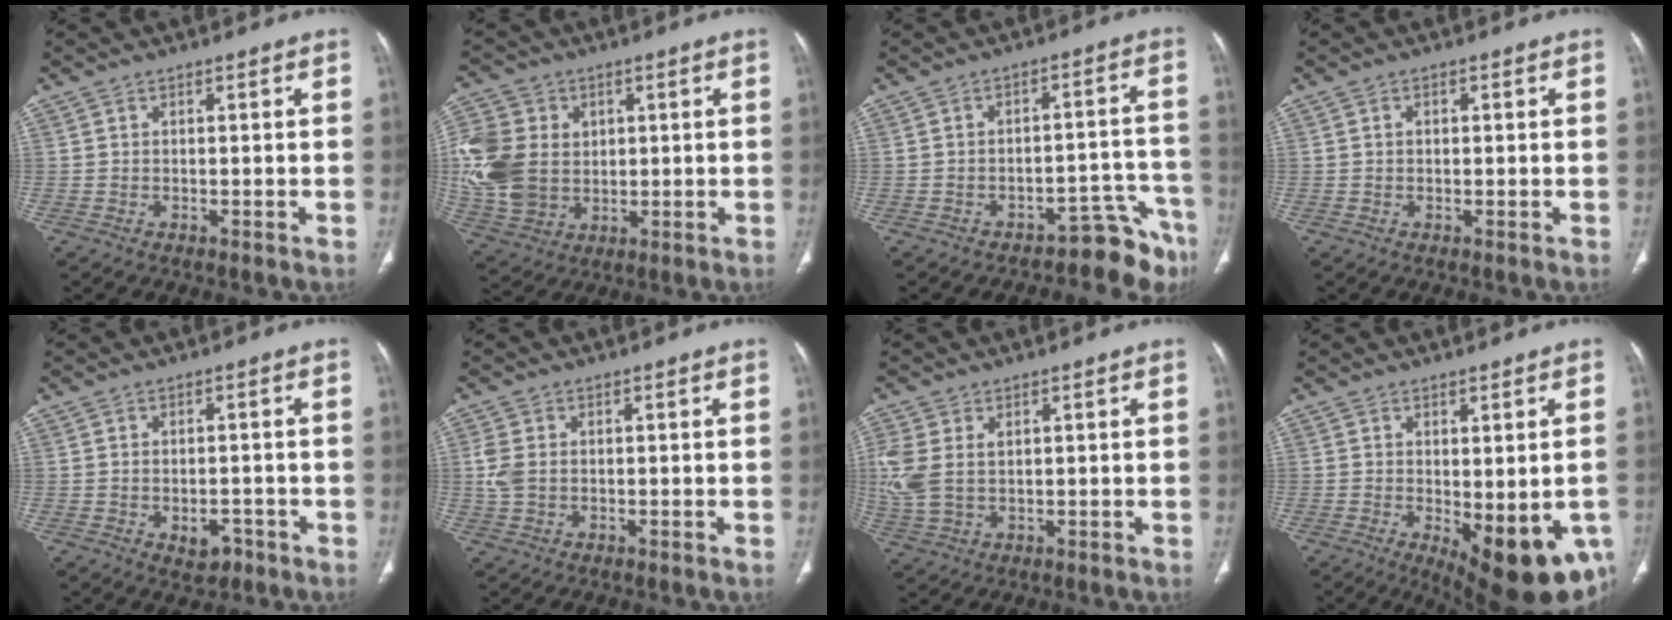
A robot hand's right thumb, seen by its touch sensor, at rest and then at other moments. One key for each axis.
{"total": 15.9, "fx": 1.5, "fy": 12.7, "fz": 9.4, "tx": -0.199, "ty": -0.003, "tz": 0.041}
{"total": 7.6, "fx": -7.1, "fy": 2.5, "fz": 1.4, "tx": 0.023, "ty": 0.104, "tz": -0.096}
{"total": 0.9, "fx": 0.2, "fy": 0.7, "fz": 0.6, "tx": -0.010, "ty": 0.003, "tz": 0.002}
{"total": 3.9, "fx": -1.8, "fy": 2.6, "fz": 2.3, "tx": -0.019, "ty": 0.013, "tz": -0.017}
{"total": 3.5, "fx": 0.1, "fy": 2.5, "fz": 2.5, "tx": -0.069, "ty": 0.003, "tz": 0.003}
{"total": 8.6, "fx": 1.6, "fy": 5.7, "fz": 6.2, "tx": -0.161, "ty": 0.004, "tz": 0.042}
{"total": 15.4, "fx": -4.9, "fy": 6.0, "fz": 13.3, "tx": -0.140, "ty": -0.015, "tz": -0.047}